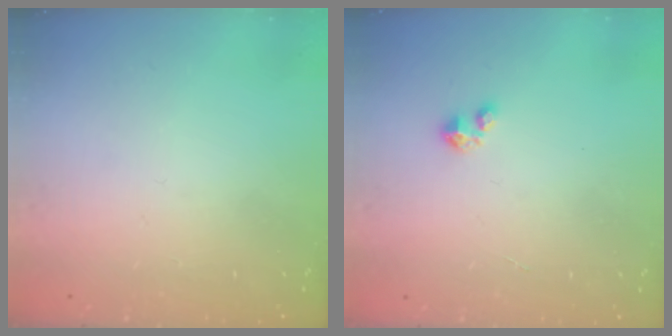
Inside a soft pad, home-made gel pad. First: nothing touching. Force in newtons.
{"total": 3.0, "press": 3.0, "slide": 0.3}